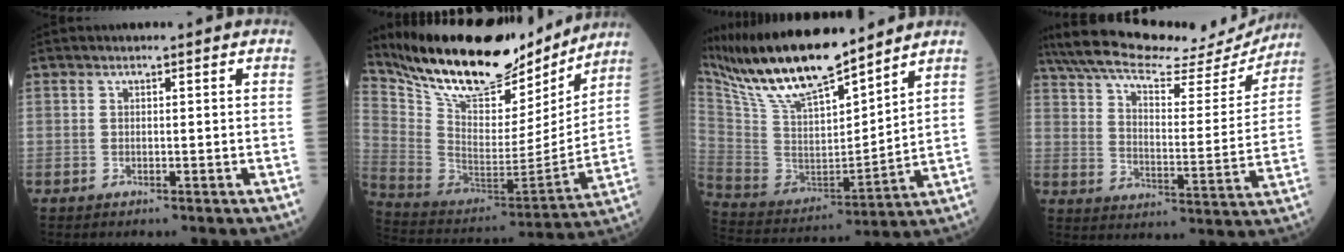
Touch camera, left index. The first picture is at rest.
{"total": 24.1, "force": [20.5, 7.6, 10.1], "torque": [-0.195, -0.019, 0.331]}
{"total": 18.7, "force": [15.8, 3.2, 9.5], "torque": [-0.185, -0.002, 0.302]}
{"total": 25.0, "force": [22.1, 5.4, 10.4], "torque": [-0.187, -0.008, 0.307]}